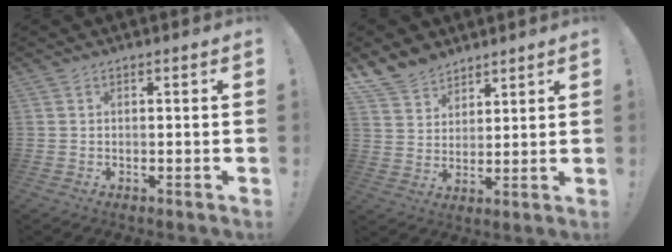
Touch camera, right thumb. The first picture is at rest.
{"total": 9.2, "force": [7.6, 5.0, 1.5], "torque": [-0.033, -0.055, 0.151]}